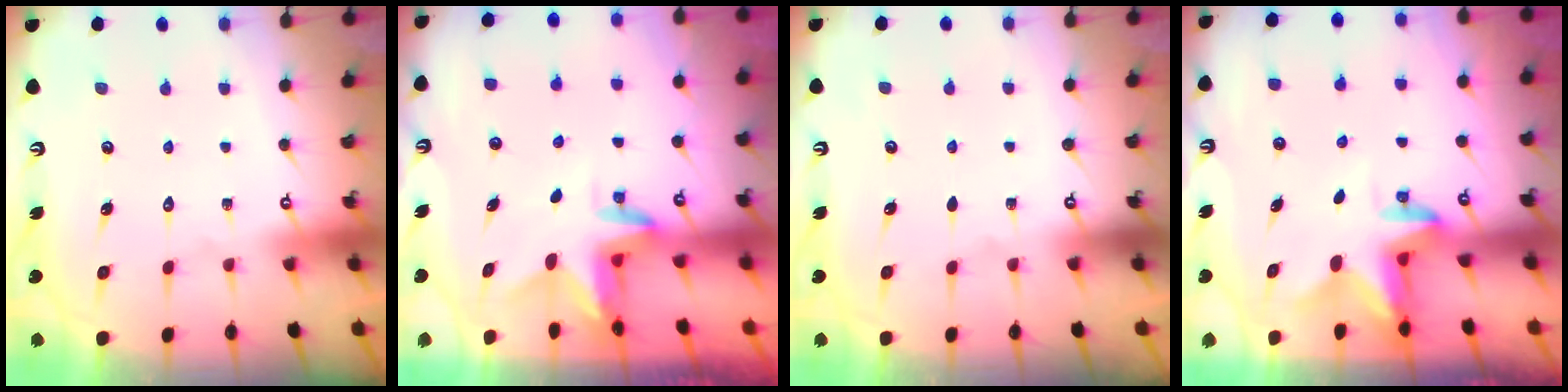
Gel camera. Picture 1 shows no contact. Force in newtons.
{"total": 3.0, "press": 3.0, "slide": 0.2}
{"total": 0.0}
{"total": 2.7, "press": 2.7, "slide": 0.5}